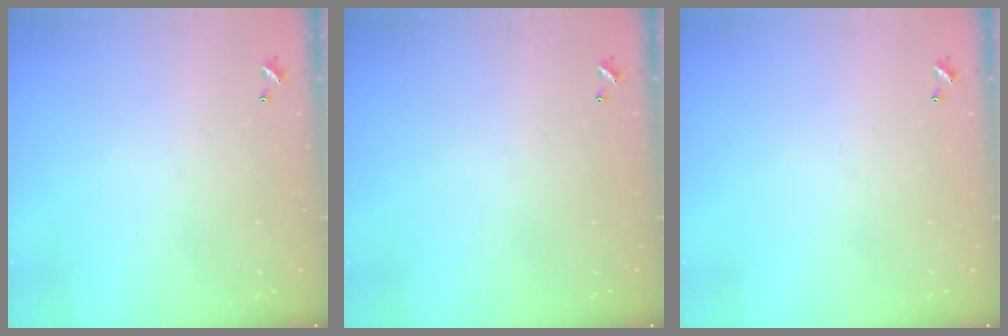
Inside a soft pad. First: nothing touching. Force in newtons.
{"total": 0.0}
{"total": 0.0}